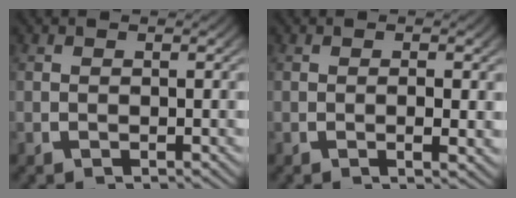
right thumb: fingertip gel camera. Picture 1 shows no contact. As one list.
[{"total": 1.2, "force": [-0.2, 0.3, 1.2], "torque": [-0.023, -0.005, -0.006]}]